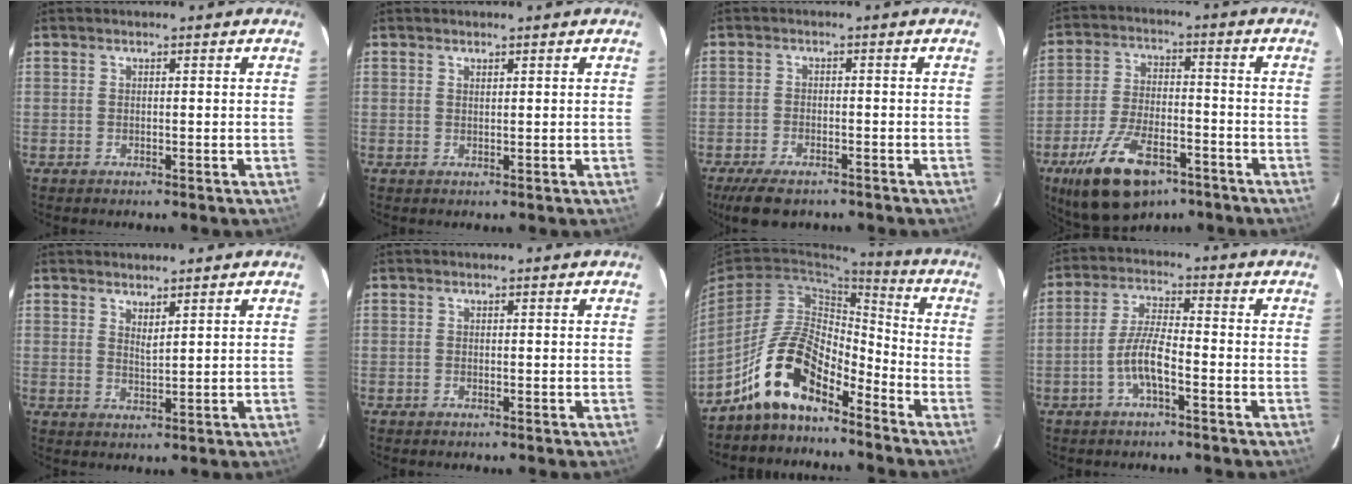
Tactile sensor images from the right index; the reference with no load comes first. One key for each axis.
{"total": 0.6, "fx": 0.5, "fy": 0.2, "fz": 0.2, "tx": -0.004, "ty": 0.001, "tz": 0.010}
{"total": 7.0, "fx": -5.3, "fy": 2.8, "fz": 3.7, "tx": -0.095, "ty": -0.016, "tz": -0.092}
{"total": 16.0, "fx": -9.8, "fy": 7.2, "fz": 10.4, "tx": -0.215, "ty": -0.019, "tz": -0.167}
{"total": 2.3, "fx": 1.9, "fy": 0.4, "fz": 1.3, "tx": -0.022, "ty": -0.002, "tz": 0.032}
{"total": 0.0}
{"total": 12.5, "fx": -9.0, "fy": 4.9, "fz": 7.1, "tx": -0.142, "ty": 0.020, "tz": -0.175}
{"total": 6.1, "fx": -2.9, "fy": 1.2, "fz": 5.2, "tx": -0.111, "ty": 0.007, "tz": -0.055}